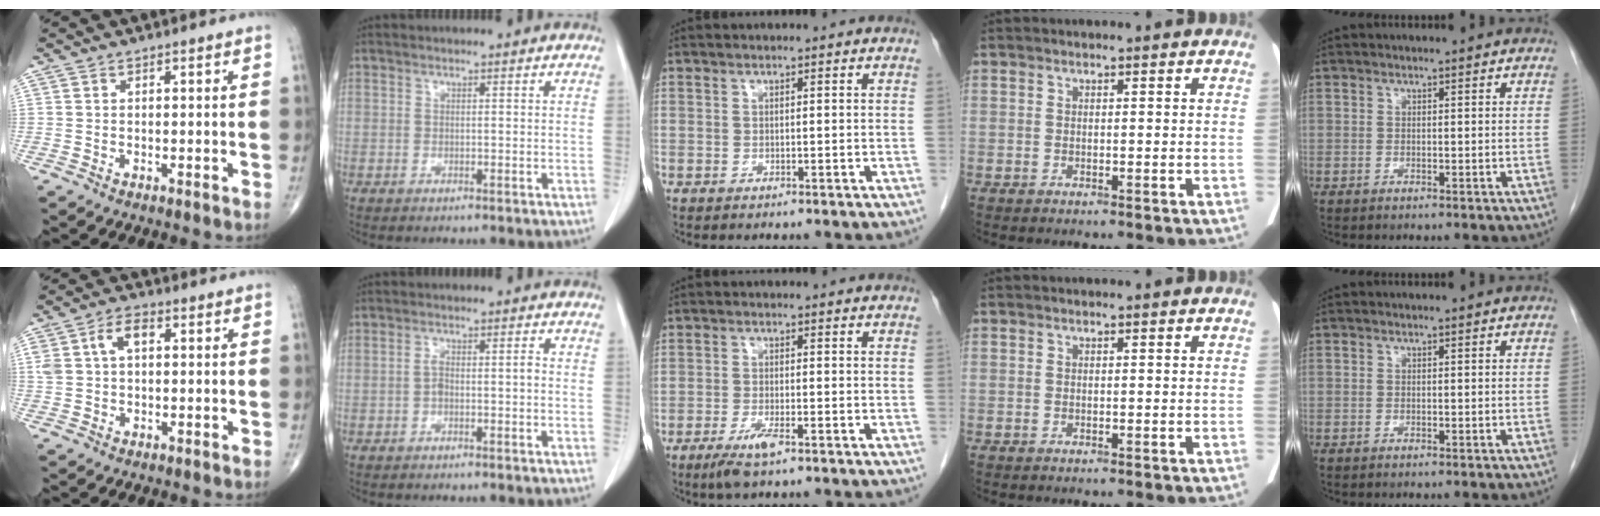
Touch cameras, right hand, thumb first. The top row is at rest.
{"thumb": {"total": 6.4, "force": [1.5, 3.9, 4.8], "torque": [-0.100, 0.020, 0.029]}, "index": {"total": 2.4, "force": [-0.7, 0.7, 2.2], "torque": [-0.039, 0.007, -0.011]}, "middle": {"total": 3.8, "force": [-2.3, 0.5, 3.0], "torque": [-0.065, -0.009, -0.043]}}